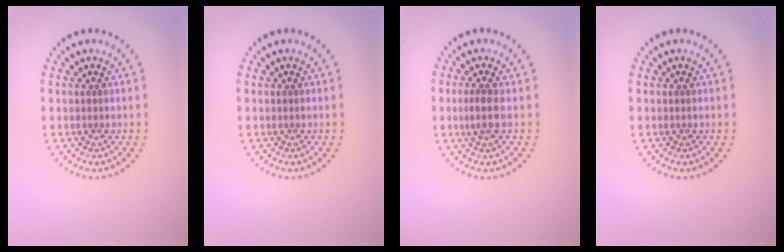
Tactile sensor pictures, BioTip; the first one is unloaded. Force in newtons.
{"total": 0.0}
{"total": 1.7, "press": 1.6, "slide": 0.7}
{"total": 0.0}